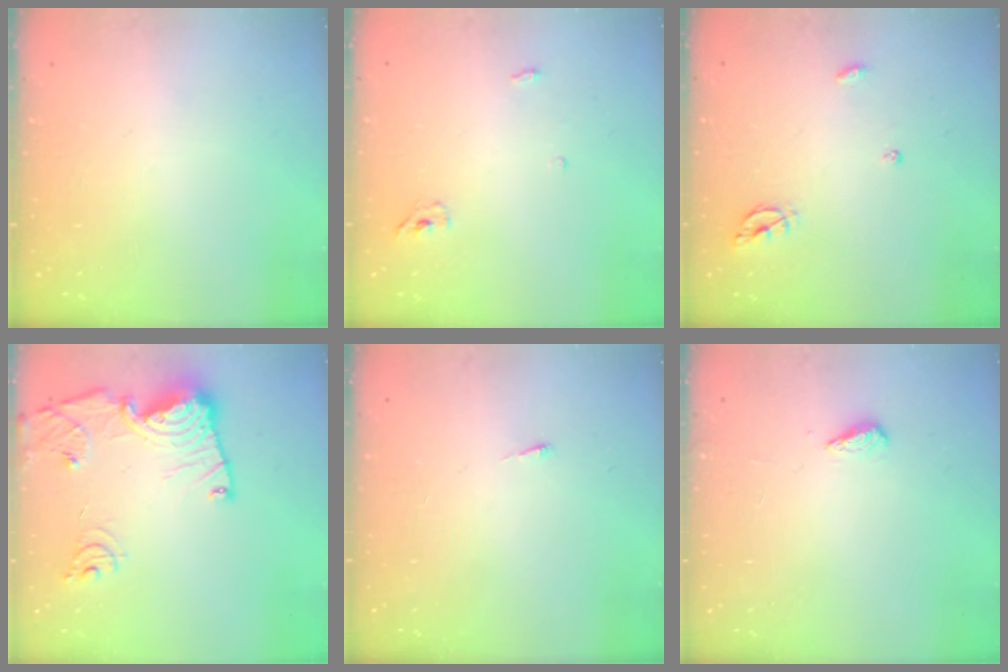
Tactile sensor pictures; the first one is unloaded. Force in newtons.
{"total": 3.3, "press": 3.3, "slide": 0.7}
{"total": 5.5, "press": 5.5, "slide": 0.2}
{"total": 16.7, "press": 16.6, "slide": 1.6}
{"total": 2.6, "press": 2.5, "slide": 0.3}
{"total": 2.7, "press": 2.6, "slide": 0.4}